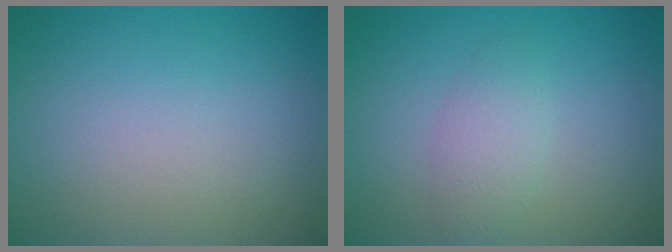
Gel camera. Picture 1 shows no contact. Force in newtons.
{"total": 2.1, "press": 2.0, "slide": 0.0}